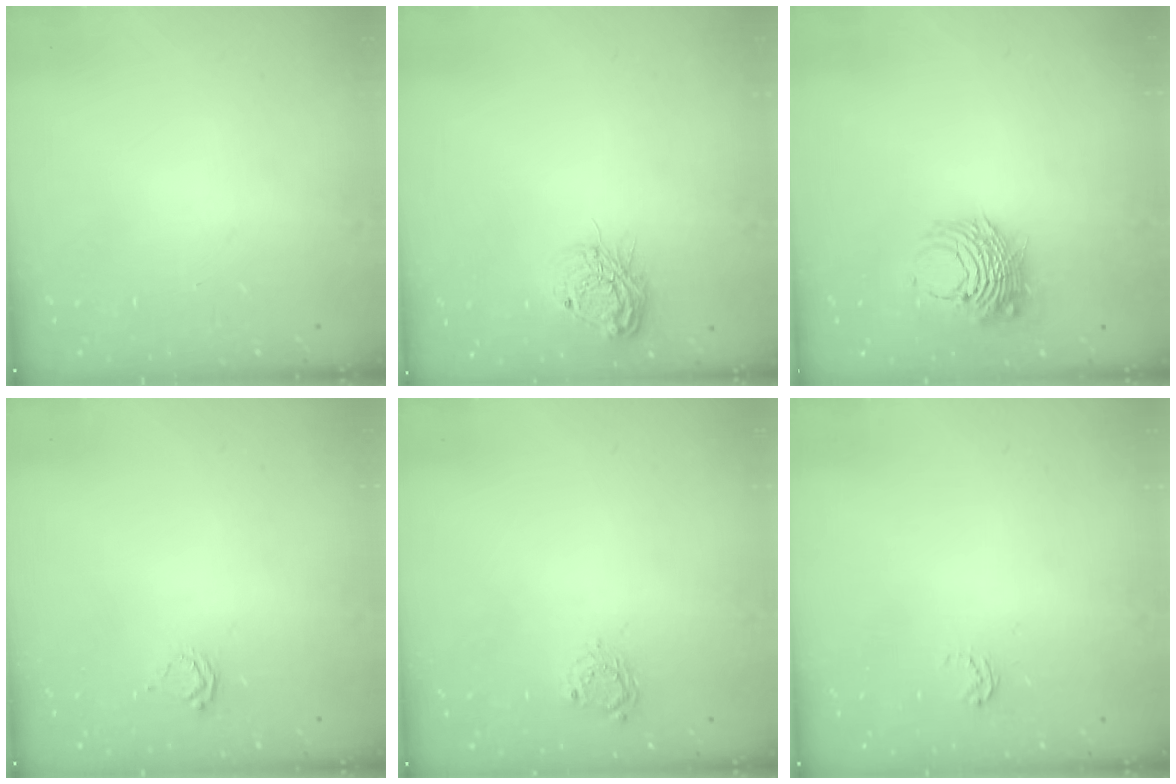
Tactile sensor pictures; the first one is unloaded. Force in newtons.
{"total": 11.5, "press": 11.5, "slide": 0.7}
{"total": 8.4, "press": 8.4, "slide": 0.5}
{"total": 2.5, "press": 2.4, "slide": 0.3}
{"total": 4.9, "press": 4.9, "slide": 0.2}
{"total": 3.5, "press": 3.5, "slide": 0.2}